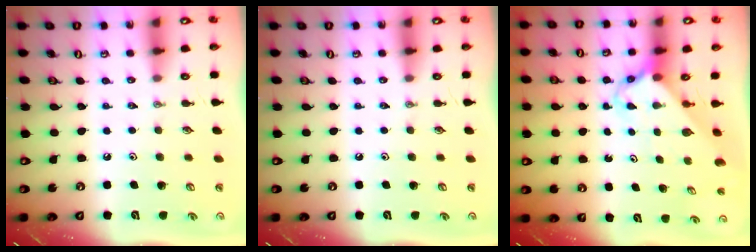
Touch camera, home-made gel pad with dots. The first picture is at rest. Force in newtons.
{"total": 0.0}
{"total": 2.6, "press": 2.6, "slide": 0.2}